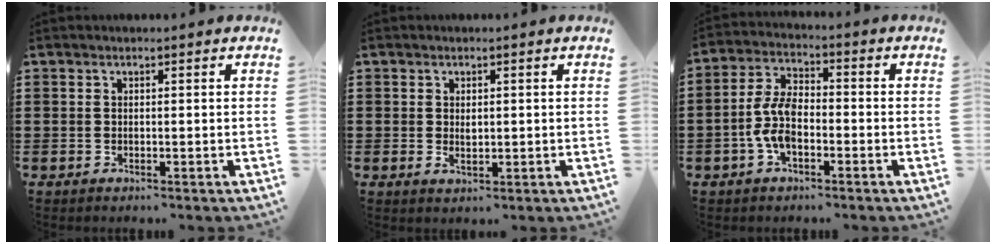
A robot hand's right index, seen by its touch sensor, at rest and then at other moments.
{"total": 1.5, "force": [0.3, 0.7, 1.3], "torque": [-0.020, -0.001, 0.003]}
{"total": 7.0, "force": [-2.0, 3.4, 5.8], "torque": [-0.144, -0.005, -0.045]}